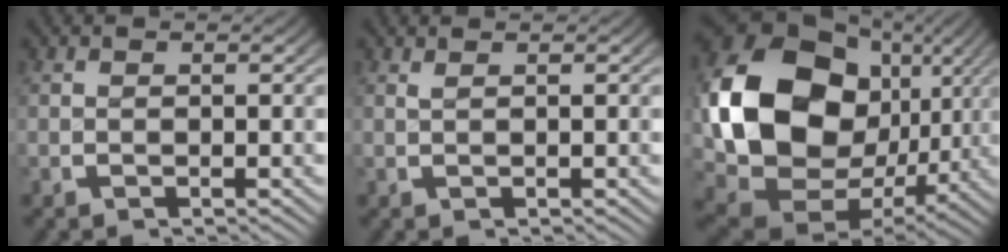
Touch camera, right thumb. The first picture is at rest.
{"total": 0.6, "force": [0.4, 0.0, 0.5], "torque": [-0.011, -0.001, 0.008]}
{"total": 22.2, "force": [-0.1, 15.8, 15.6], "torque": [-0.350, -0.063, 0.026]}